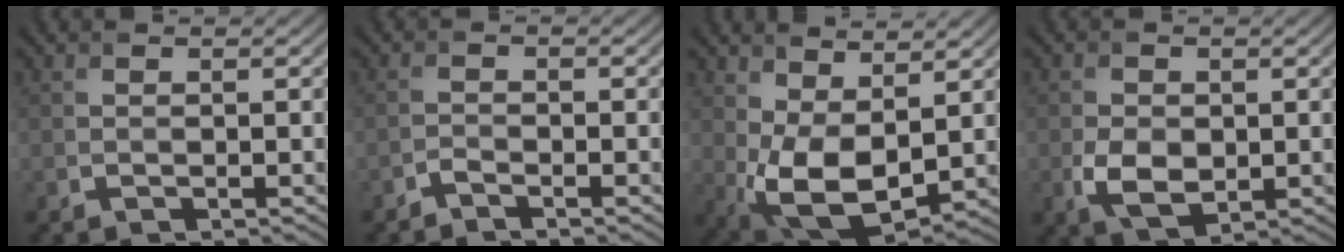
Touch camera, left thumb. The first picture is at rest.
{"total": 1.2, "force": [-1.1, 0.2, 0.4], "torque": [-0.009, 0.001, -0.025]}
{"total": 9.3, "force": [1.6, 5.1, 7.7], "torque": [-0.174, -0.008, 0.032]}
{"total": 4.3, "force": [-0.5, 3.1, 3.0], "torque": [-0.069, -0.012, -0.009]}